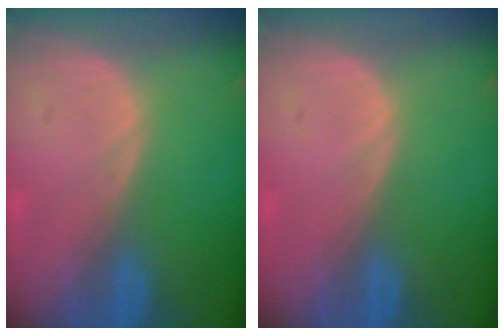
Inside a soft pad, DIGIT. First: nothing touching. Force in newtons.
{"total": 0.0}